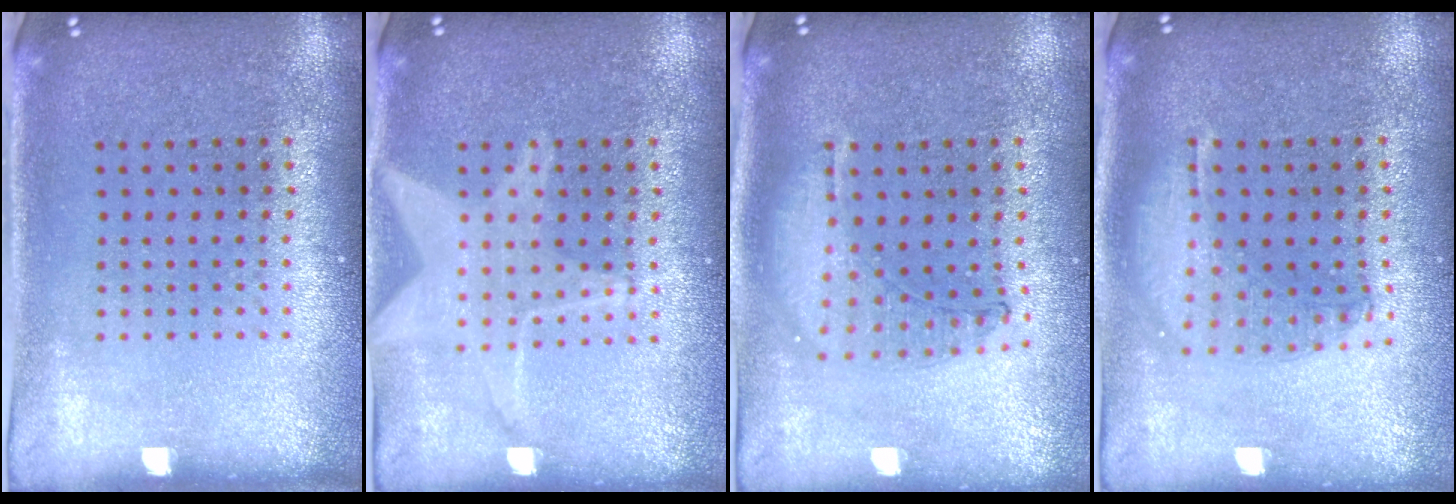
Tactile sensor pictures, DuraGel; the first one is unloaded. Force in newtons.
{"total": 2.8, "press": 2.8, "slide": 0.3}
{"total": 1.0, "press": 1.0, "slide": 0.2}
{"total": 1.5, "press": 1.4, "slide": 0.7}